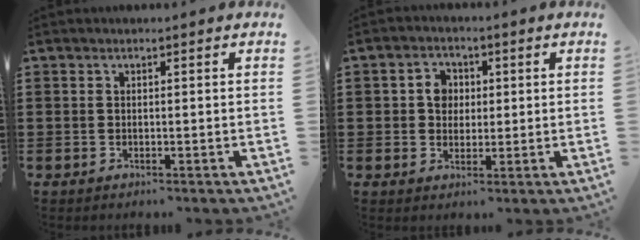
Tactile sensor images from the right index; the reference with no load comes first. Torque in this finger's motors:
{"motor_torque": [0.07, 0.04, 0.09, 0.03]}